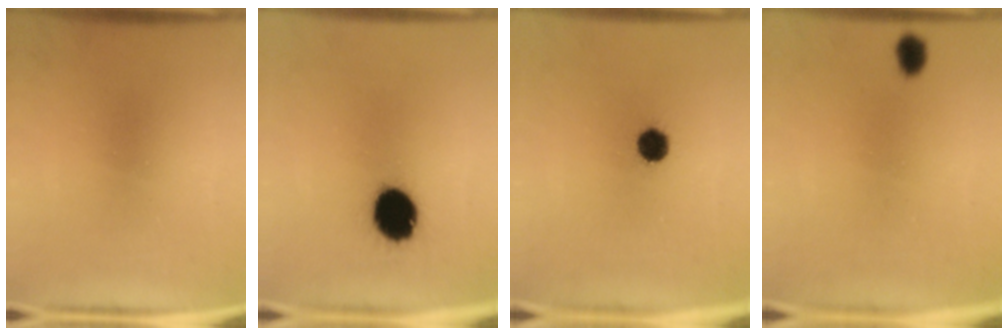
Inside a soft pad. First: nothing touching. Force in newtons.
{"total": 12.2}
{"total": 4.7}
{"total": 2.4}